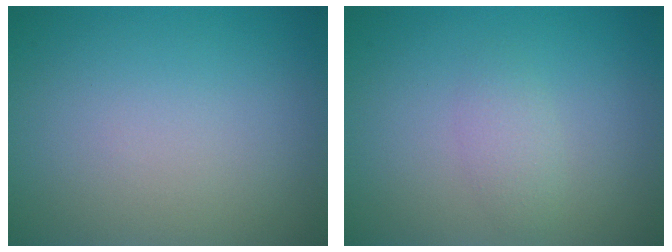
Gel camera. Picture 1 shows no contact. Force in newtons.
{"total": 1.4, "press": 1.4, "slide": 0.1}